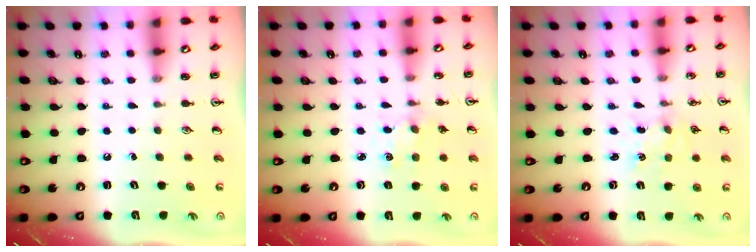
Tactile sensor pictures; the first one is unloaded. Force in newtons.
{"total": 1.8, "press": 1.8, "slide": 0.2}
{"total": 1.6, "press": 1.6, "slide": 0.3}